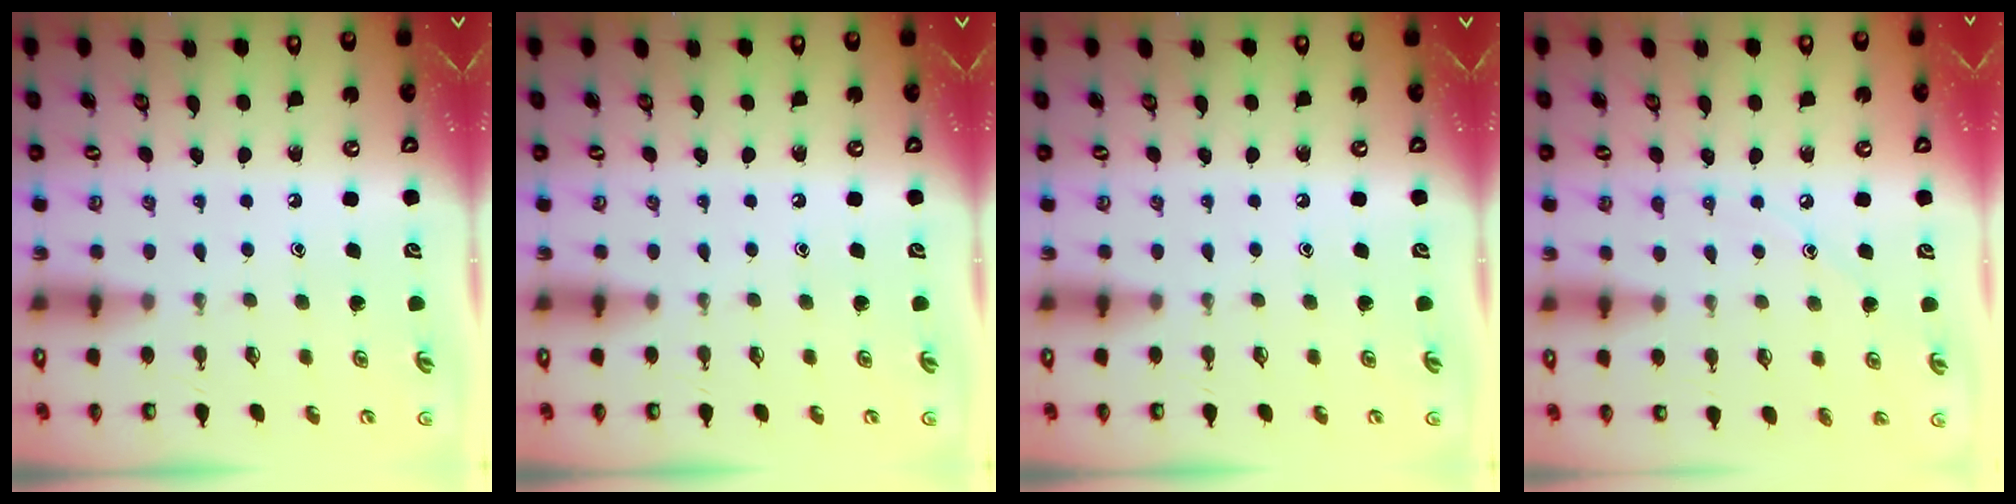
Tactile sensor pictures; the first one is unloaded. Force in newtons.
{"total": 0.0}
{"total": 0.0}
{"total": 6.3, "press": 6.2, "slide": 0.7}